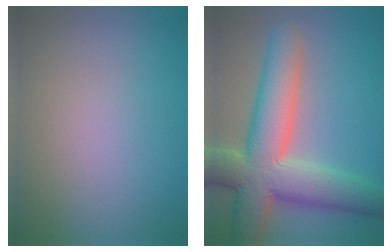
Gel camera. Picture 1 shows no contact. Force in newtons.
{"total": 11.0, "press": 11.0, "slide": 0.8}